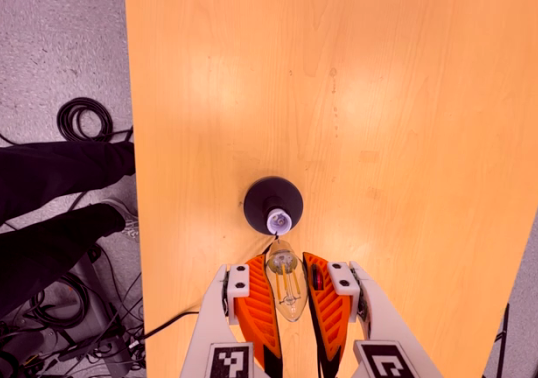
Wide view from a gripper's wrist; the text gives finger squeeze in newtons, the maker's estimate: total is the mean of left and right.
{"total": 21.6, "left": 24.6, "right": 18.7}